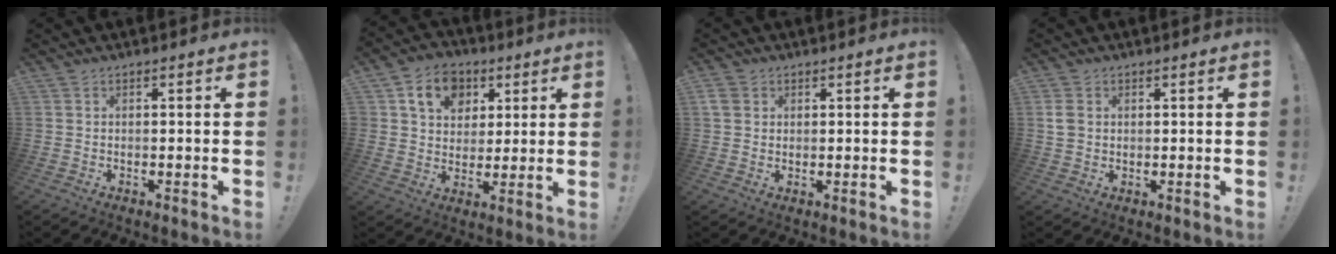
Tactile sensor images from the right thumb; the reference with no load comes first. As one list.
[{"total": 12.3, "force": [5.2, 9.7, 5.7], "torque": [-0.084, -0.014, 0.100]}, {"total": 4.0, "force": [1.8, 3.1, 1.7], "torque": [-0.025, -0.002, 0.036]}, {"total": 3.9, "force": [0.9, 2.9, 2.4], "torque": [-0.043, 0.000, 0.017]}]